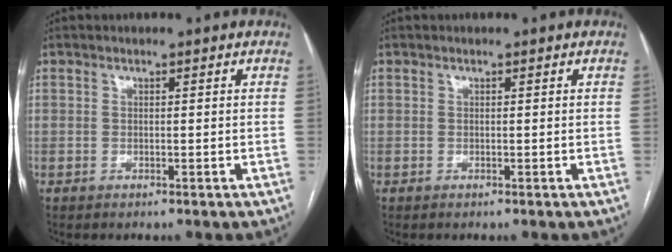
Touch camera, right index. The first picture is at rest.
{"total": 0.0}